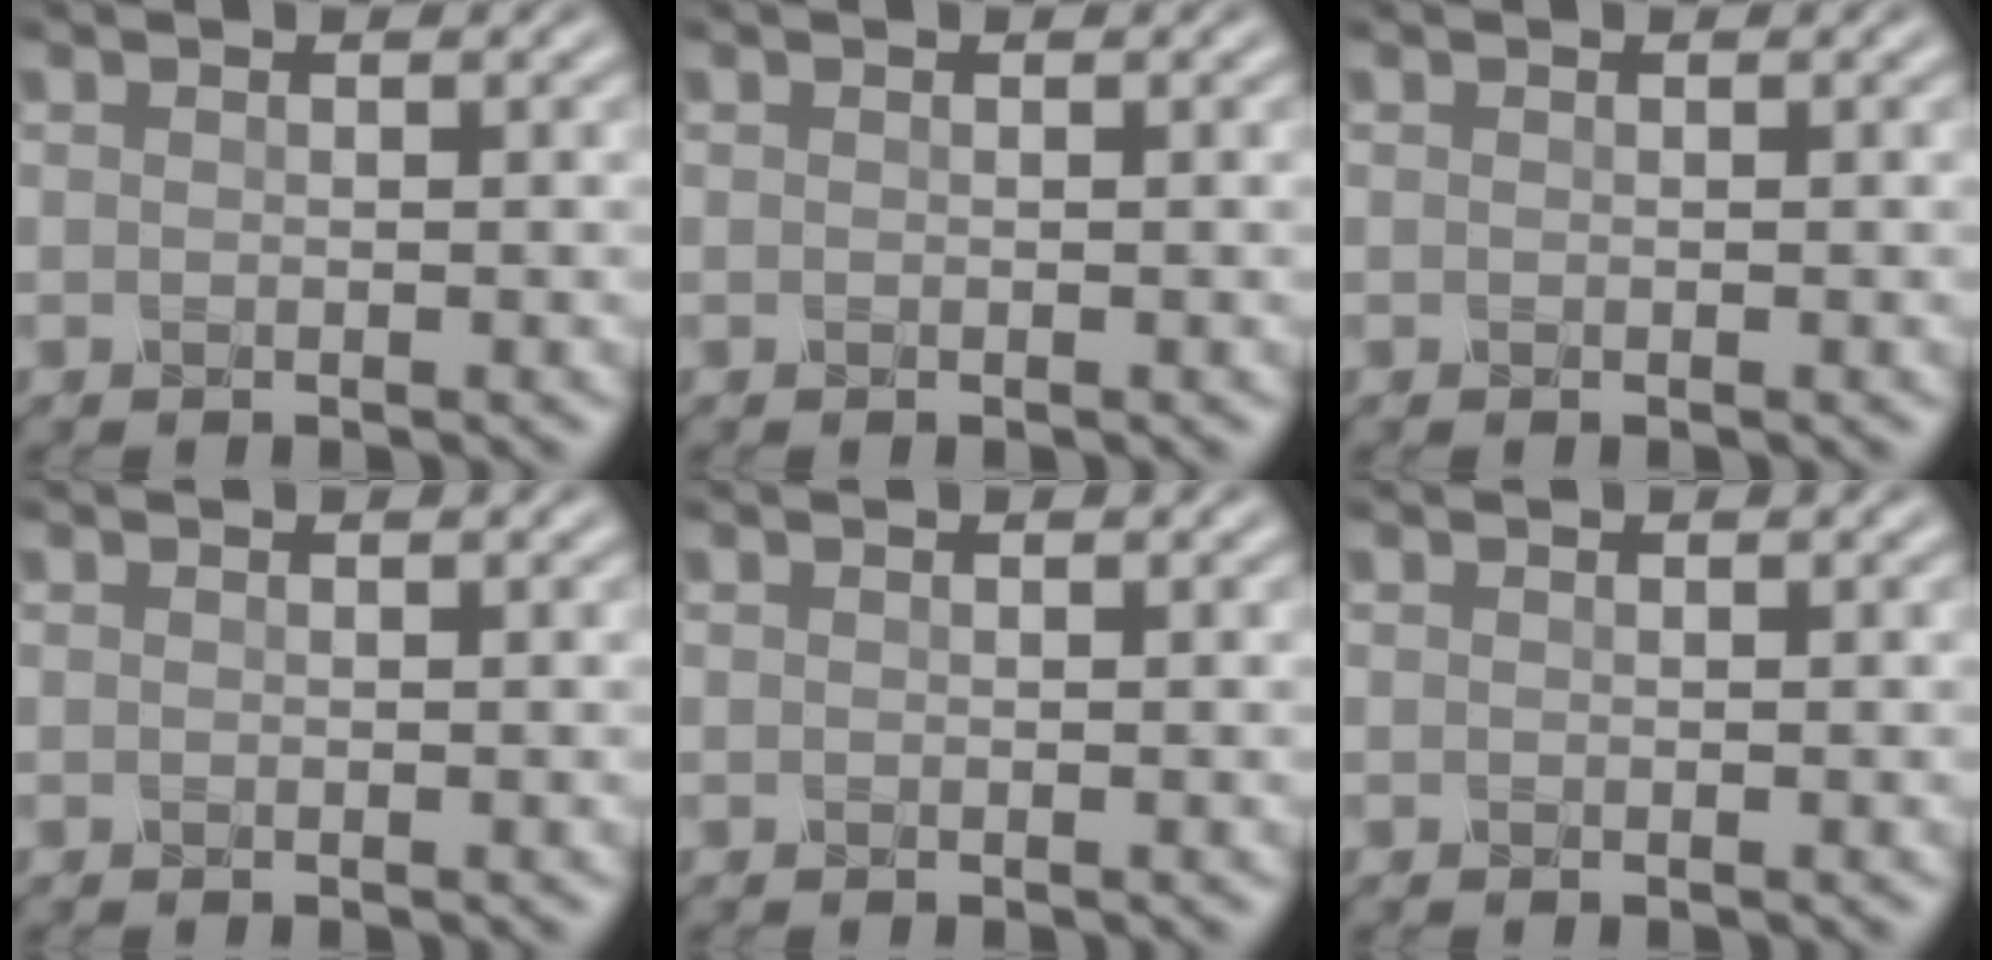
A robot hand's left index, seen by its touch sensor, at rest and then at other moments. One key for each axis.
{"total": 0.0}
{"total": 0.0}
{"total": 0.0}
{"total": 0.0}
{"total": 0.0}